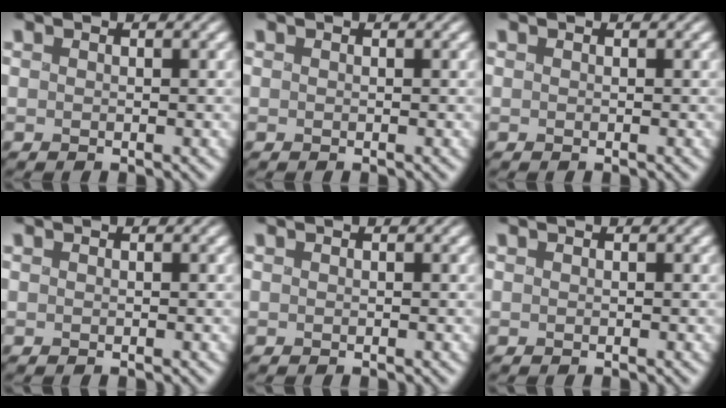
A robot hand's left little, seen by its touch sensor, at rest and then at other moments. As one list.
[{"total": 0.0}, {"total": 0.0}, {"total": 0.0}, {"total": 0.0}, {"total": 0.0}]